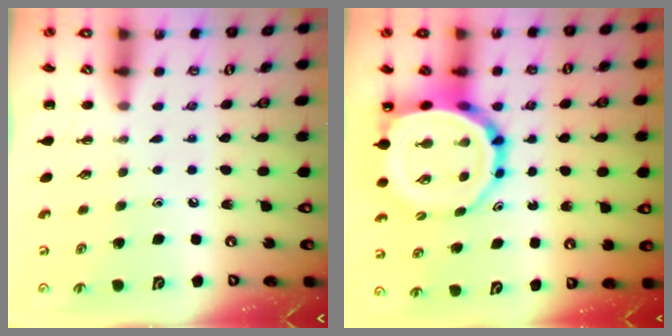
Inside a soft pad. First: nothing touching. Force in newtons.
{"total": 14.7, "press": 14.1, "slide": 4.0}